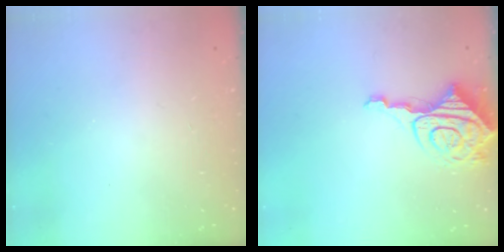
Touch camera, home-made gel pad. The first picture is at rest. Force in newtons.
{"total": 11.3, "press": 11.3, "slide": 1.1}